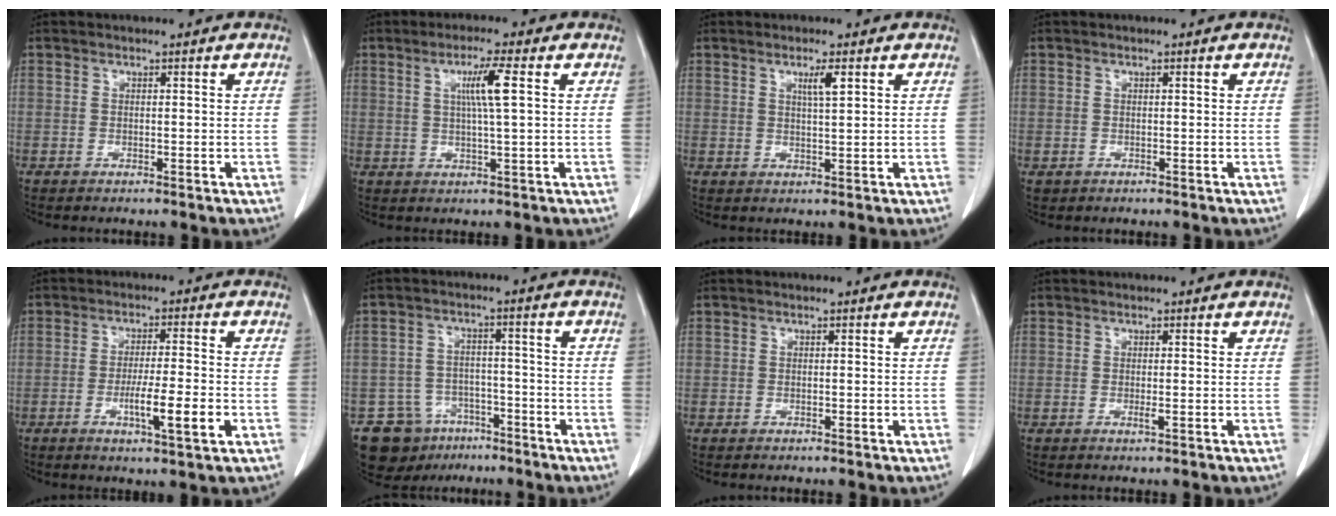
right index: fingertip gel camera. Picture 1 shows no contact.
{"total": 5.3, "force": [1.4, -0.5, 5.1], "torque": [-0.092, 0.000, 0.024]}
{"total": 2.7, "force": [1.3, 0.0, 2.4], "torque": [-0.044, -0.004, 0.023]}
{"total": 0.7, "force": [-0.1, 0.7, 0.0], "torque": [0.002, 0.006, -0.001]}
{"total": 7.5, "force": [-2.4, 0.3, 7.0], "torque": [-0.115, -0.011, -0.040]}
{"total": 9.3, "force": [-6.0, 7.0, 1.4], "torque": [-0.028, 0.027, -0.086]}
{"total": 0.0}
{"total": 0.9, "force": [-0.2, 0.0, 0.9], "torque": [-0.015, -0.003, -0.002]}